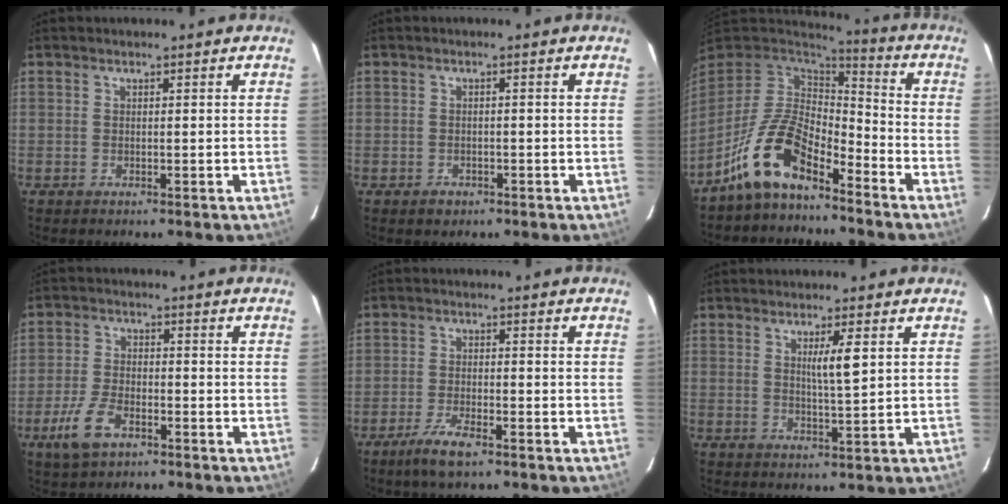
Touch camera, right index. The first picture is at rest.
{"total": 1.8, "force": [-1.1, 1.4, 0.4], "torque": [-0.006, 0.003, -0.012]}
{"total": 11.5, "force": [-7.8, 4.1, 7.3], "torque": [-0.158, 0.021, -0.152]}
{"total": 6.7, "force": [-3.7, 3.1, 4.6], "torque": [-0.108, -0.003, -0.069]}
{"total": 5.1, "force": [-3.5, 0.8, 3.5], "torque": [-0.078, -0.008, -0.064]}
{"total": 3.7, "force": [1.2, -0.1, 3.5], "torque": [-0.061, -0.006, 0.020]}